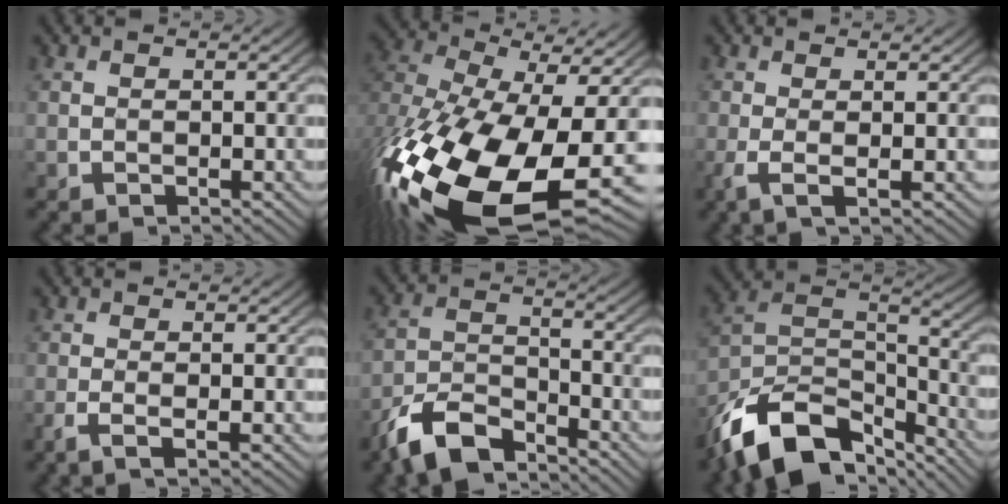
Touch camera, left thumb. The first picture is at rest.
{"total": 21.1, "force": [-8.0, 11.1, 16.0], "torque": [-0.368, -0.082, -0.100]}
{"total": 2.9, "force": [-0.3, 0.6, 2.8], "torque": [-0.064, 0.000, -0.011]}
{"total": 2.3, "force": [-0.8, 0.3, 2.1], "torque": [-0.045, 0.002, -0.022]}
{"total": 8.6, "force": [-6.7, 3.1, 4.4], "torque": [-0.090, -0.007, -0.147]}
{"total": 16.0, "force": [-11.1, 7.7, 8.5], "torque": [-0.201, -0.013, -0.199]}